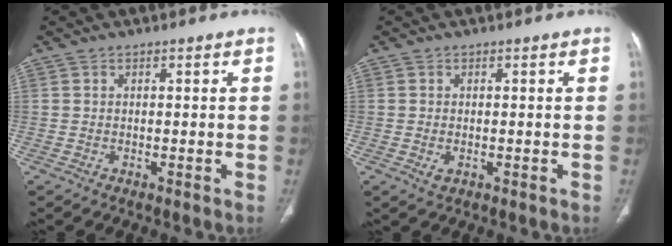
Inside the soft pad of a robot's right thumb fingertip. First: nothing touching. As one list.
[{"total": 1.6, "force": [-0.3, 1.0, 1.2], "torque": [-0.027, -0.002, -0.002]}]